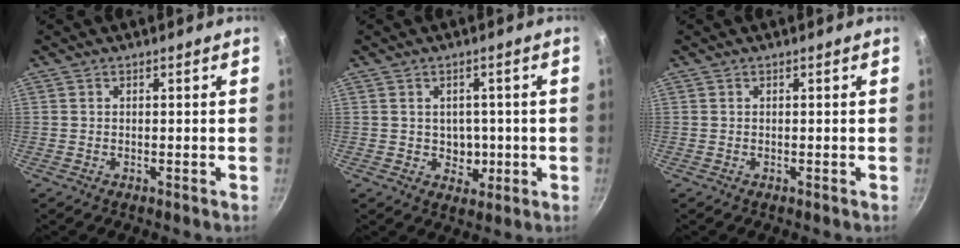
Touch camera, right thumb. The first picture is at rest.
{"total": 4.4, "force": [-0.2, 3.8, 2.2], "torque": [-0.002, 0.002, 0.002]}
{"total": 0.0}